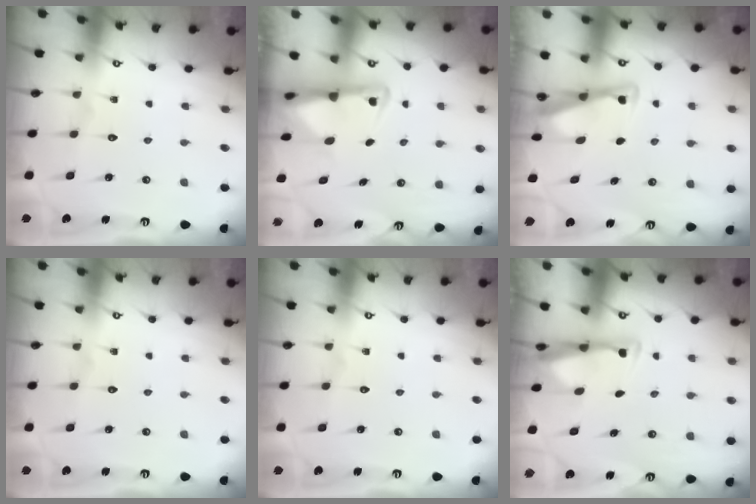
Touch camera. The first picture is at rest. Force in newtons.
{"total": 3.6, "press": 3.6, "slide": 0.7}
{"total": 3.4, "press": 3.4, "slide": 0.4}
{"total": 0.0}
{"total": 0.0}
{"total": 3.4, "press": 3.2, "slide": 1.0}